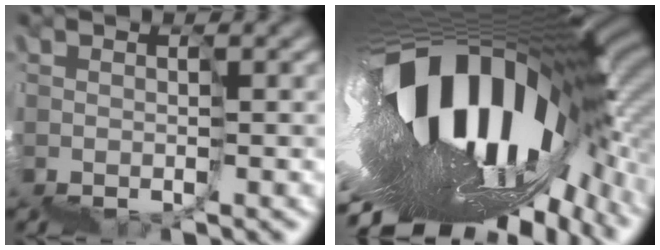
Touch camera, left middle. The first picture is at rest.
{"total": 16.9, "force": [1.8, 6.2, 15.6], "torque": [-0.260, 0.015, 0.022]}